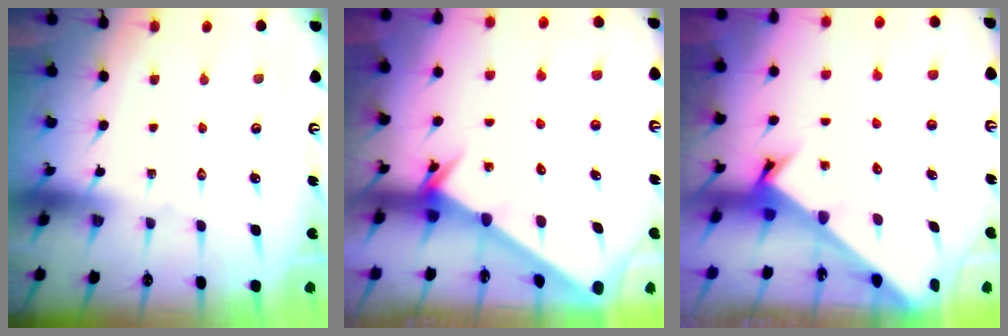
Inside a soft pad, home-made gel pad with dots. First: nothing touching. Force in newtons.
{"total": 2.3, "press": 2.3, "slide": 0.2}
{"total": 2.3, "press": 2.3, "slide": 0.2}